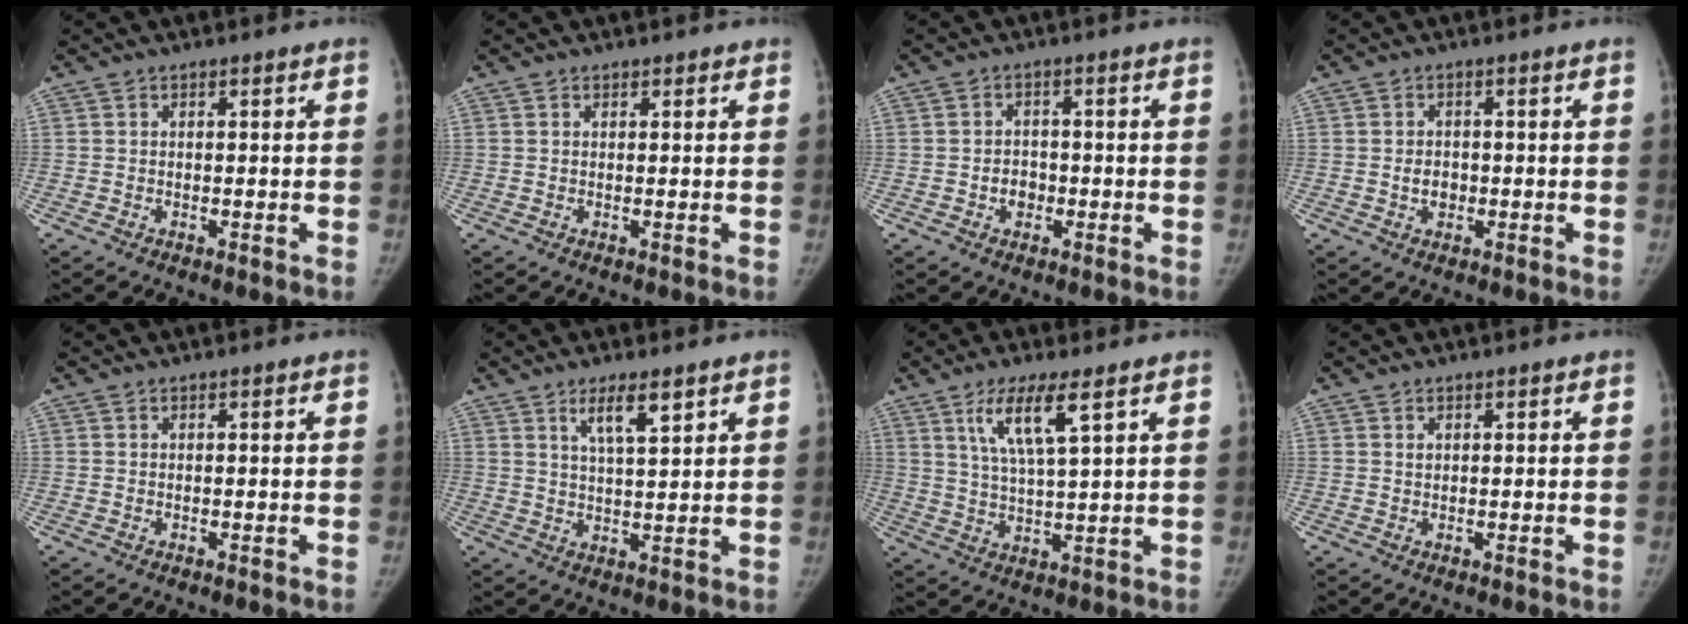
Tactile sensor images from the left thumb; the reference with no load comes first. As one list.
[{"total": 0.9, "force": [0.6, 0.6, 0.0], "torque": [0.008, -0.003, 0.005]}, {"total": 3.2, "force": [-0.9, 2.7, 1.6], "torque": [-0.010, 0.007, -0.016]}, {"total": 2.9, "force": [-0.4, 2.3, 1.7], "torque": [-0.020, 0.003, -0.007]}, {"total": 0.0}, {"total": 5.8, "force": [3.6, 1.3, 4.4], "torque": [-0.070, -0.026, 0.066]}, {"total": 8.6, "force": [4.5, 1.3, 7.2], "torque": [-0.145, -0.025, 0.092]}, {"total": 0.8, "force": [0.5, 0.6, 0.3], "torque": [0.001, -0.003, 0.007]}]